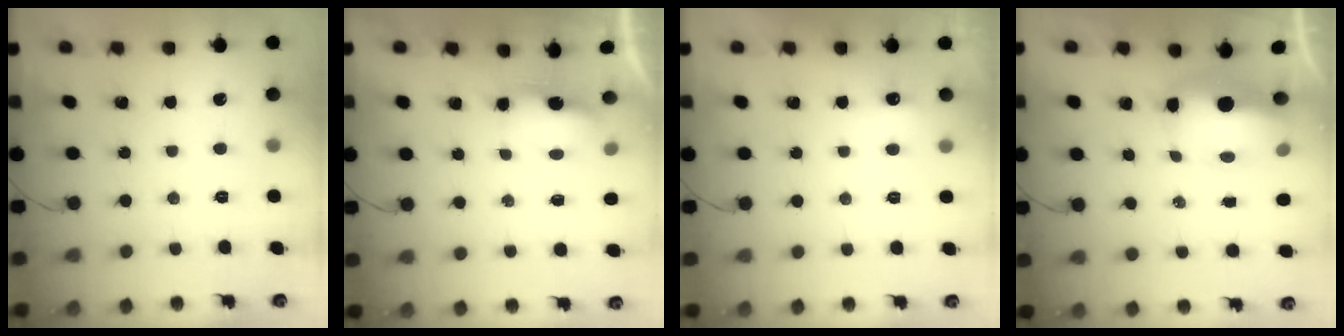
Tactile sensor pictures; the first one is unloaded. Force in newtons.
{"total": 4.8, "press": 4.8, "slide": 0.3}
{"total": 3.7, "press": 3.6, "slide": 1.1}
{"total": 9.5, "press": 9.3, "slide": 2.0}